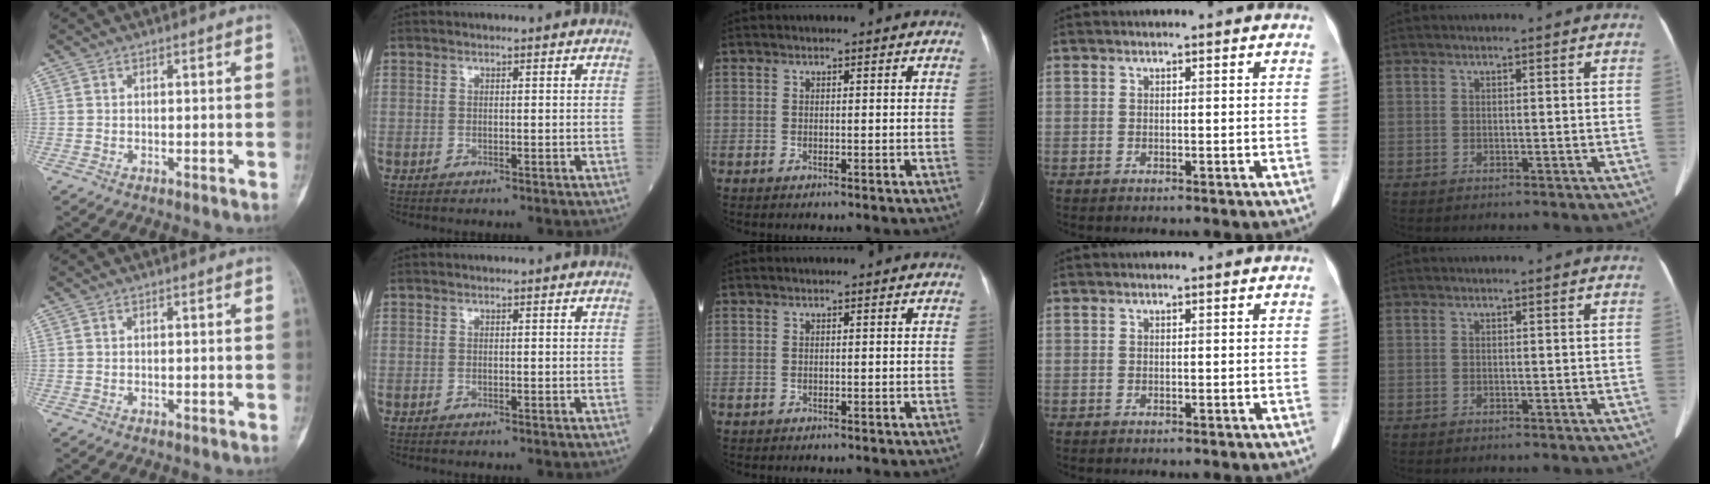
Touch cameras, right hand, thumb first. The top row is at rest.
{}